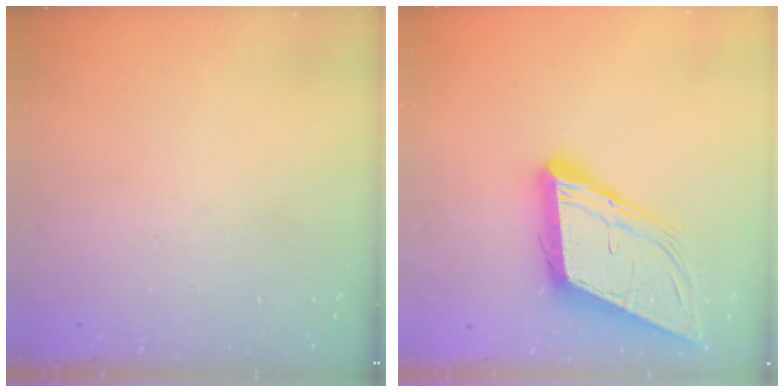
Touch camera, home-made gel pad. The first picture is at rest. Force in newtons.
{"total": 14.8, "press": 14.1, "slide": 4.2}